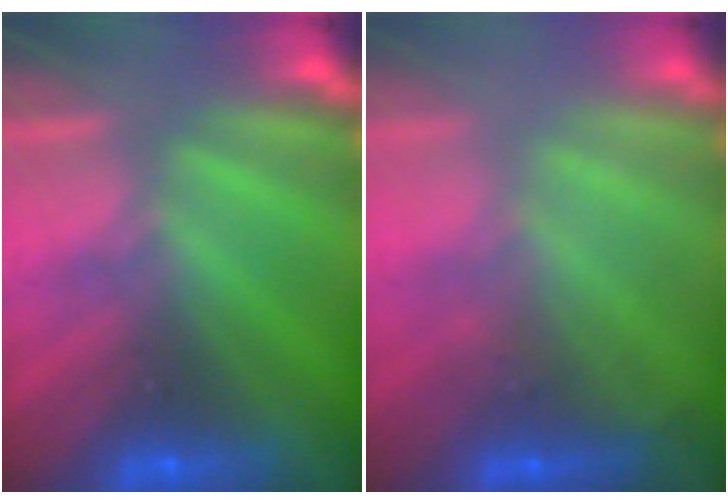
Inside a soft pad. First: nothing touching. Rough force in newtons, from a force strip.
{"total": 2.2}